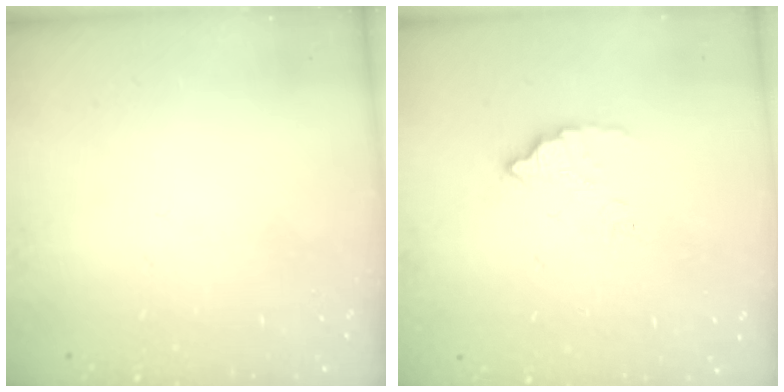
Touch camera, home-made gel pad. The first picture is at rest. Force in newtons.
{"total": 3.5, "press": 3.5, "slide": 0.1}